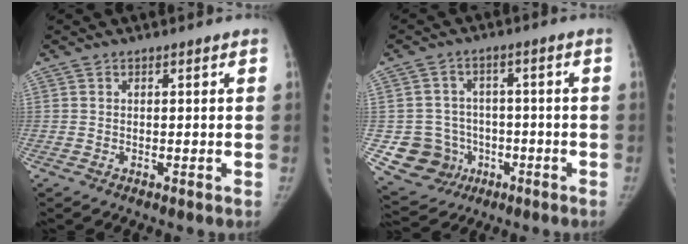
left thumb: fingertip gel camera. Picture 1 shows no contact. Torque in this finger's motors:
{"motor_torque": [-0.20, -0.08, 0.77, -0.01, 0.00]}